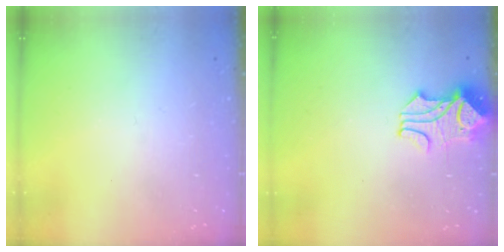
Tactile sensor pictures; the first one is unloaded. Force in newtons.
{"total": 1.8, "press": 1.4, "slide": 1.0}